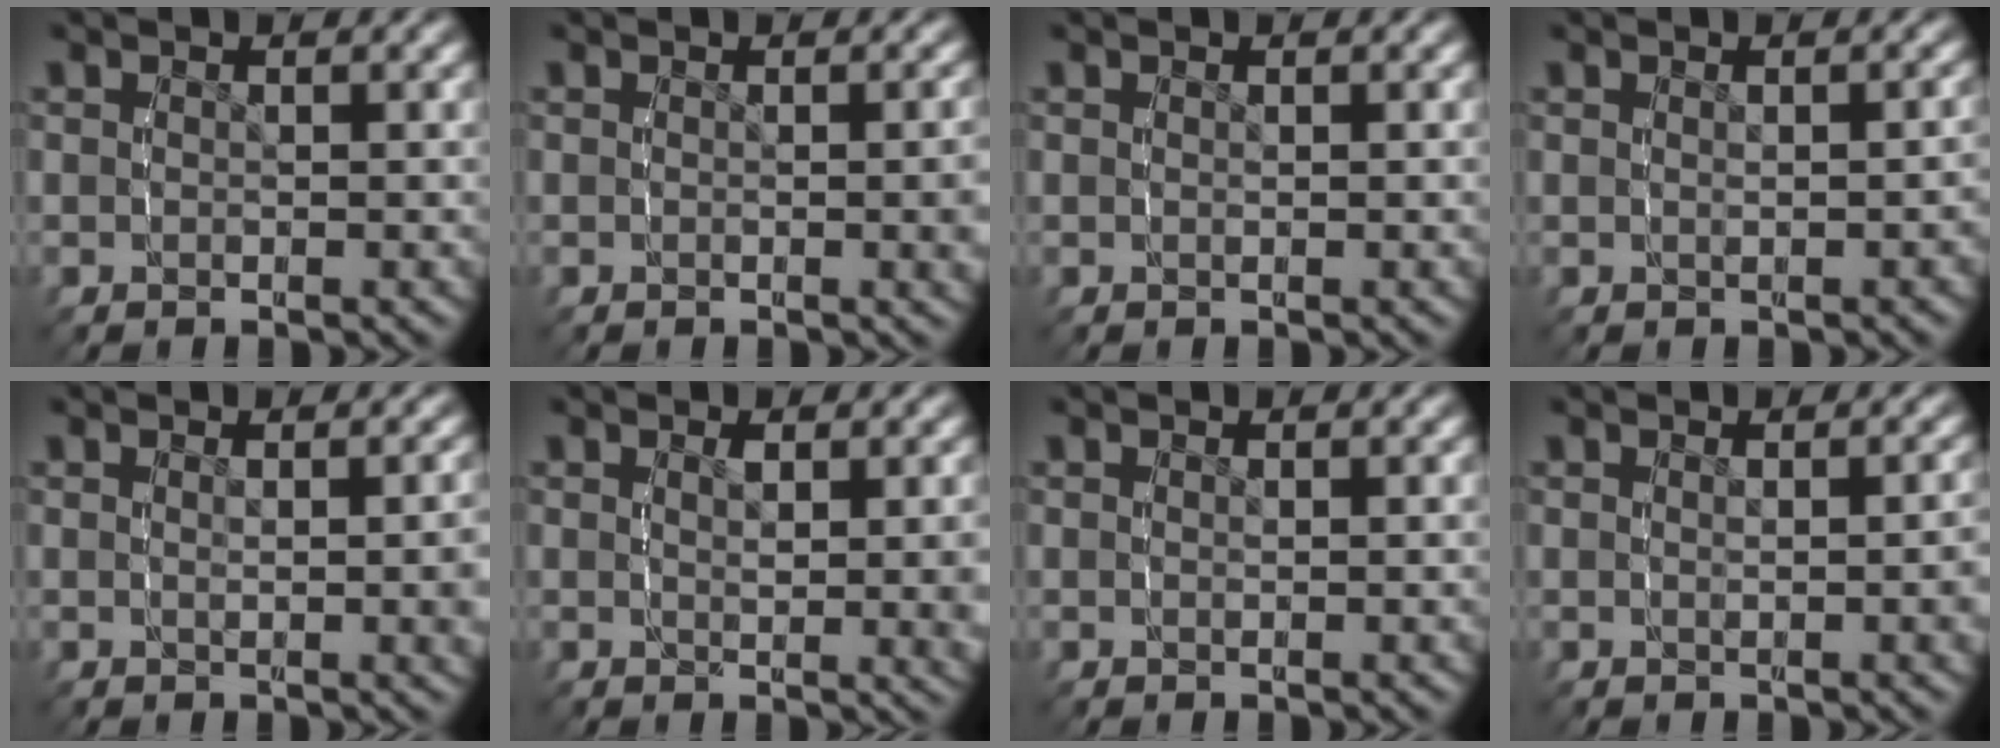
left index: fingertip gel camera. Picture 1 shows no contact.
{"total": 0.9, "force": [-0.1, 0.3, 0.9], "torque": [-0.010, 0.000, -0.003]}
{"total": 0.0}
{"total": 0.6, "force": [-0.2, -0.2, 0.5], "torque": [-0.013, 0.001, 0.003]}
{"total": 1.4, "force": [0.5, -0.3, 1.3], "torque": [-0.016, -0.002, 0.010]}
{"total": 1.8, "force": [1.0, -0.5, 1.4], "torque": [-0.019, -0.010, 0.019]}
{"total": 0.0}
{"total": 0.9, "force": [0.2, -0.3, 0.8], "torque": [-0.014, 0.000, 0.007]}